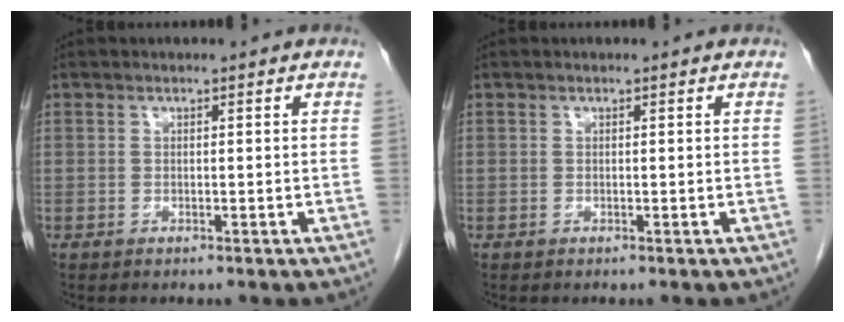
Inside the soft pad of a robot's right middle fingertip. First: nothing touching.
{"total": 0.0}